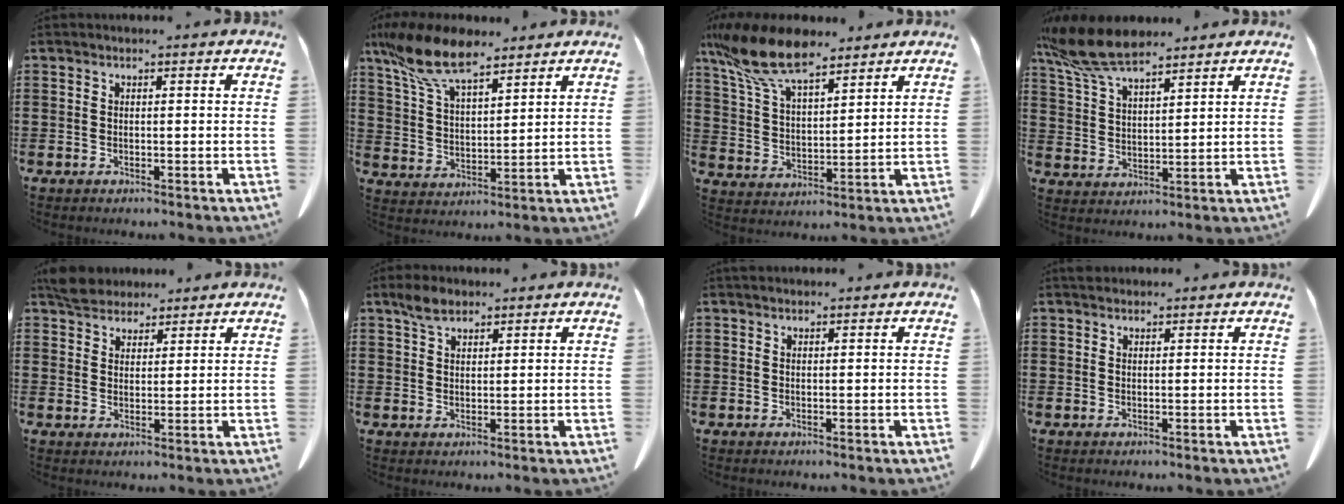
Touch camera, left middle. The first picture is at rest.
{"total": 11.6, "force": [8.6, 3.6, 6.9], "torque": [-0.163, -0.023, 0.158]}
{"total": 12.4, "force": [9.1, 3.6, 7.6], "torque": [-0.187, -0.028, 0.161]}
{"total": 9.7, "force": [7.7, 2.5, 5.4], "torque": [-0.133, -0.018, 0.143]}
{"total": 4.5, "force": [4.0, 1.9, 1.0], "torque": [-0.025, -0.004, 0.075]}
{"total": 3.4, "force": [2.5, 1.6, 1.7], "torque": [-0.041, 0.005, 0.047]}
{"total": 0.7, "force": [0.7, 0.2, 0.1], "torque": [-0.004, -0.001, 0.015]}
{"total": 1.4, "force": [1.3, 0.5, 0.2], "torque": [0.000, -0.002, 0.025]}